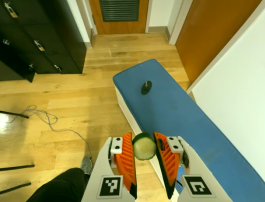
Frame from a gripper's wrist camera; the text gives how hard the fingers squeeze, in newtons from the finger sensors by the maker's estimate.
{"total": 9.5, "left": 9.5, "right": 9.5}